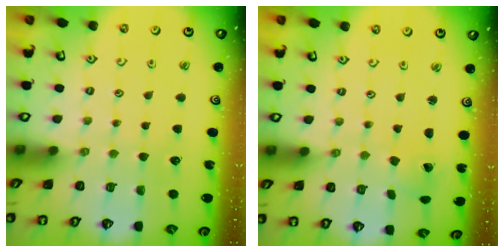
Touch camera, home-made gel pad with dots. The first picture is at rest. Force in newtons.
{"total": 0.9, "press": 0.9, "slide": 0.0}